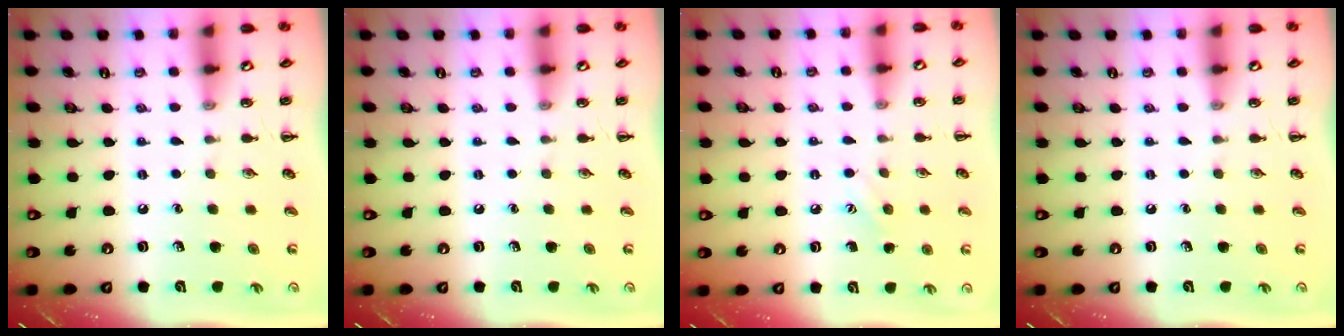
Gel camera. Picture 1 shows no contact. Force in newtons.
{"total": 0.0}
{"total": 5.9, "press": 5.7, "slide": 1.4}
{"total": 0.0}